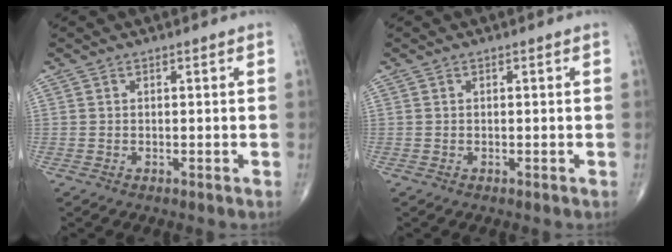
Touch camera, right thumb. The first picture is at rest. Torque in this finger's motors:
{"motor_torque": [-0.11, 0.22, -0.13, -0.06, 0.02]}